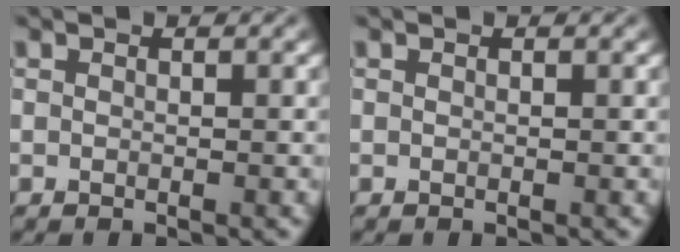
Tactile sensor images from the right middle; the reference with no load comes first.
{"total": 0.0}